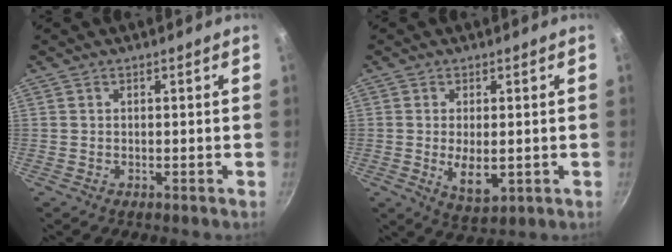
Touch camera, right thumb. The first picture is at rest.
{"total": 6.4, "force": [-0.6, 3.1, 5.6], "torque": [-0.094, -0.013, 0.000]}